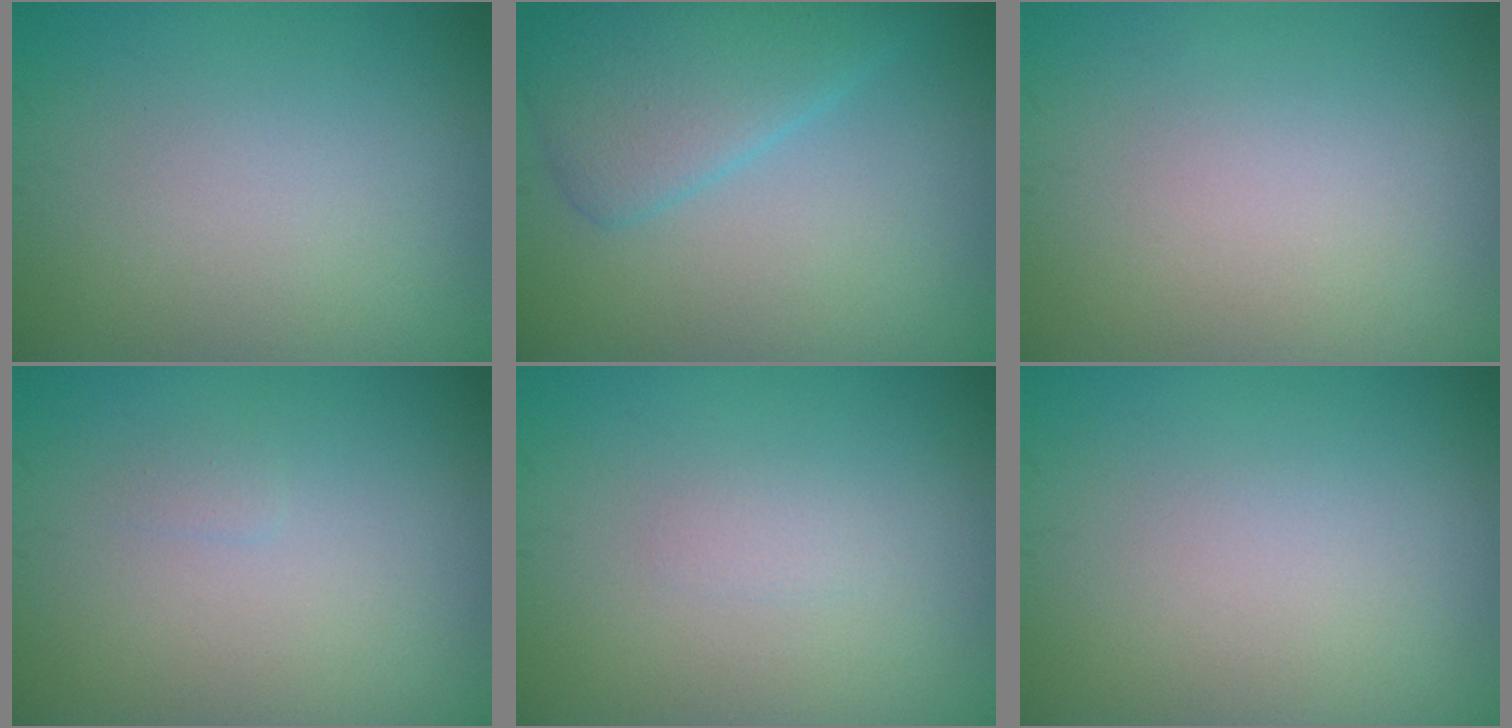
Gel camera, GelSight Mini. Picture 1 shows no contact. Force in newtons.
{"total": 4.9, "press": 4.9, "slide": 0.2}
{"total": 0.0}
{"total": 0.5, "press": 0.5, "slide": 0.1}
{"total": 0.7, "press": 0.7, "slide": 0.1}
{"total": 0.0}